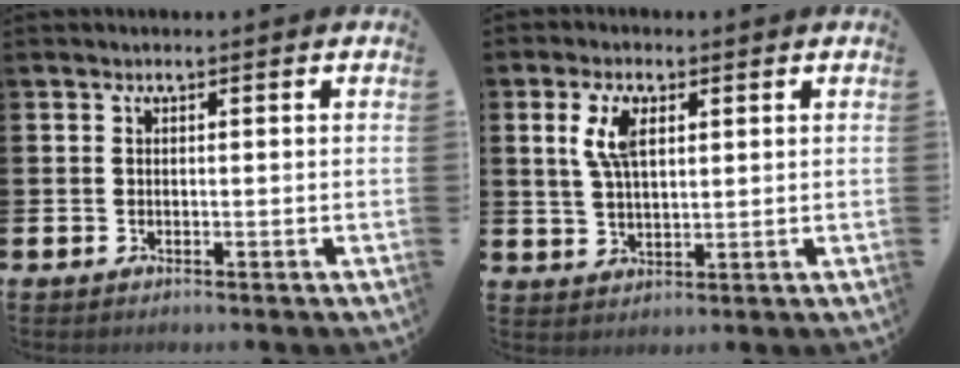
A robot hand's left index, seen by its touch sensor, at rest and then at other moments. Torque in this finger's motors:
{"motor_torque": [0.43, -0.03, 0.28, 0.06]}